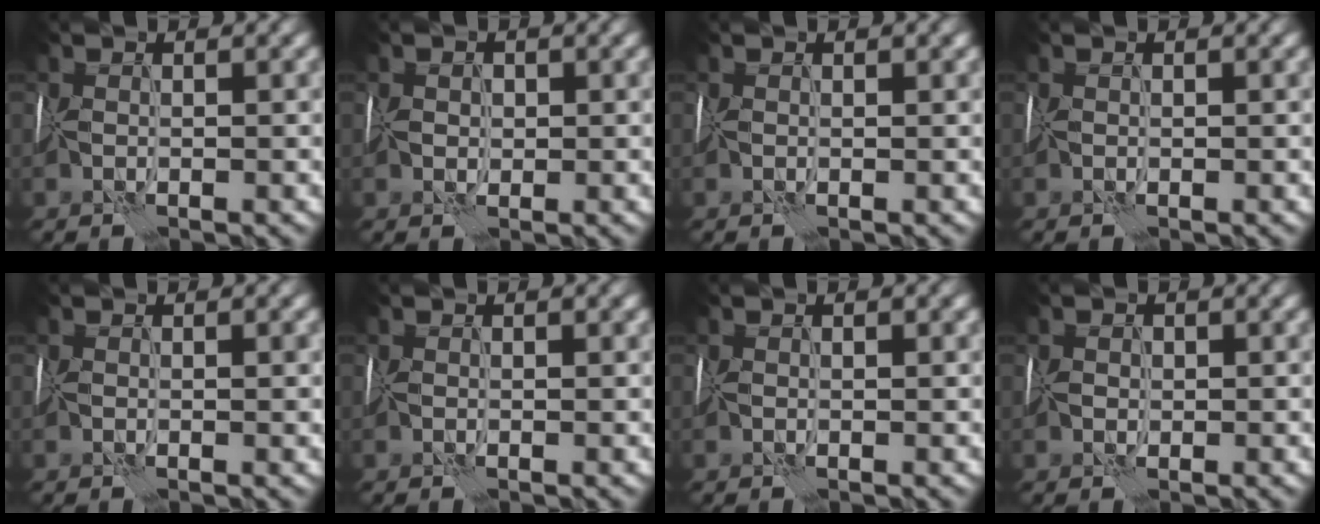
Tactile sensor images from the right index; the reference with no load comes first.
{"total": 1.2, "force": [0.3, 1.0, 0.5], "torque": [-0.009, 0.000, 0.003]}
{"total": 0.6, "force": [0.4, 0.2, 0.3], "torque": [-0.001, 0.002, 0.005]}
{"total": 0.0}
{"total": 0.8, "force": [0.2, 0.2, 0.7], "torque": [-0.010, -0.001, 0.004]}
{"total": 0.5, "force": [0.3, 0.2, 0.4], "torque": [-0.002, 0.001, 0.005]}
{"total": 0.6, "force": [0.3, 0.2, 0.5], "torque": [-0.003, 0.002, 0.004]}
{"total": 0.8, "force": [0.3, 0.7, 0.3], "torque": [-0.003, 0.001, 0.003]}